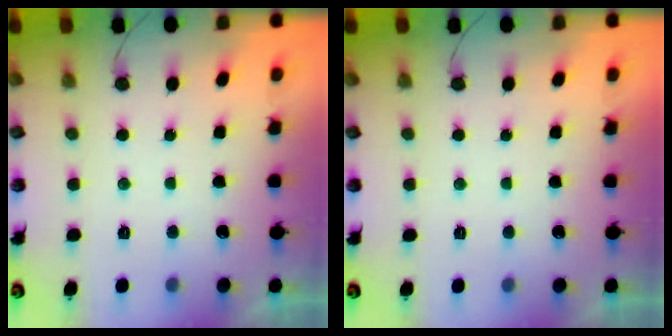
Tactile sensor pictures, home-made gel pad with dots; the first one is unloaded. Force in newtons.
{"total": 1.7, "press": 1.7, "slide": 0.0}